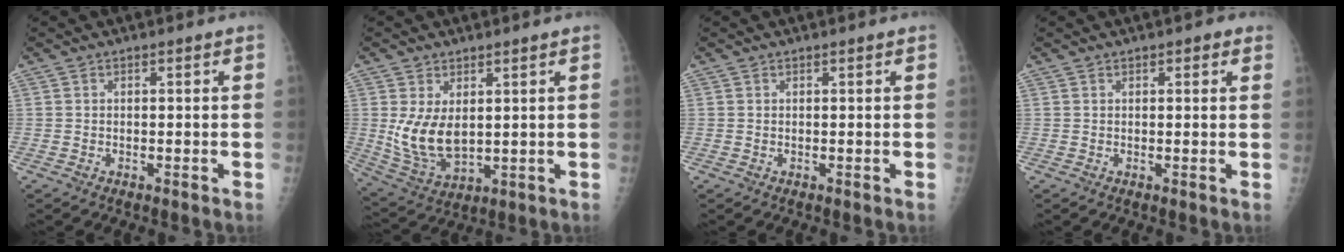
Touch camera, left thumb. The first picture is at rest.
{"total": 9.5, "force": [1.8, 5.5, 7.5], "torque": [-0.132, -0.023, 0.054]}
{"total": 0.0}
{"total": 1.8, "force": [1.1, 0.8, 1.2], "torque": [-0.006, -0.002, 0.009]}